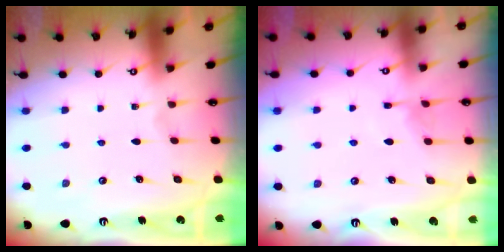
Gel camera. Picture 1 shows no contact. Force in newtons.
{"total": 5.6, "press": 5.5, "slide": 0.7}